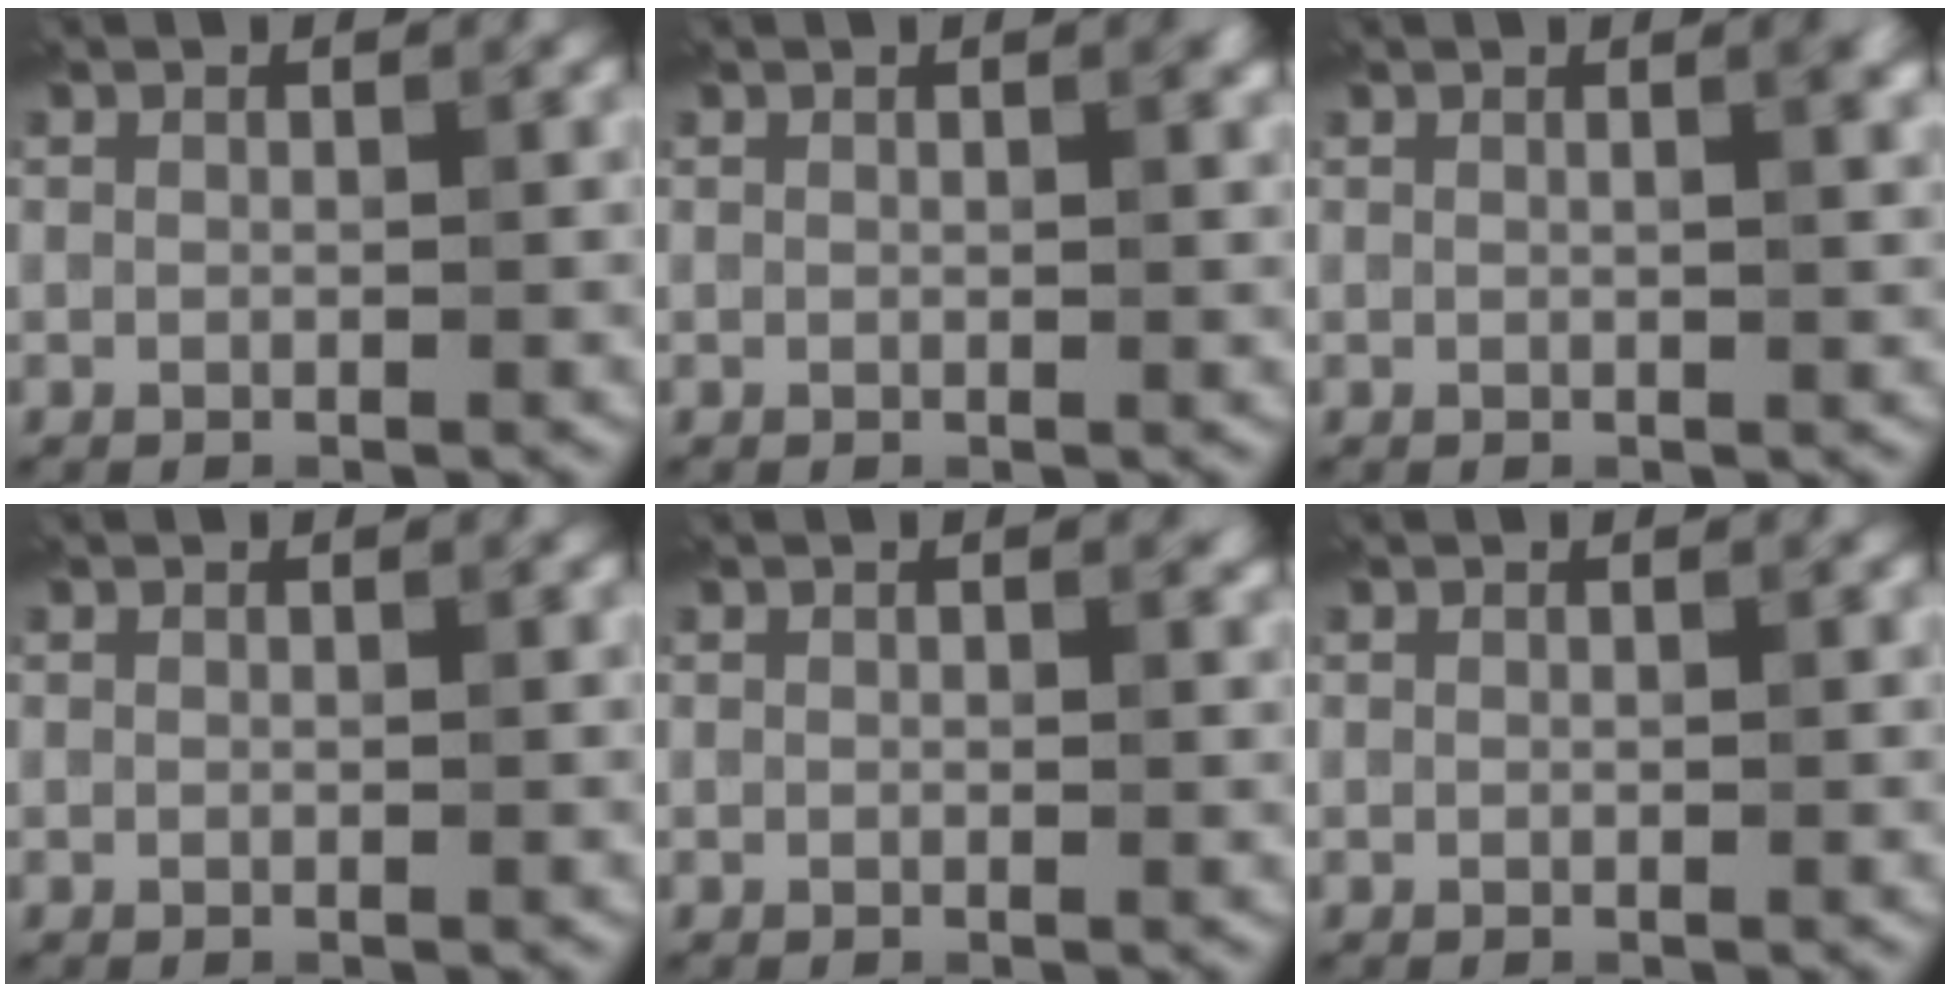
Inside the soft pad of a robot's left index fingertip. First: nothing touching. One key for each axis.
{"total": 1.3, "fx": 0.7, "fy": 0.3, "fz": 1.1, "tx": -0.012, "ty": 0.001, "tz": 0.009}
{"total": 2.9, "fx": 1.0, "fy": 1.1, "fz": 2.4, "tx": -0.012, "ty": 0.009, "tz": 0.005}
{"total": 0.0}
{"total": 0.9, "fx": 0.3, "fy": 0.5, "fz": 0.7, "tx": -0.007, "ty": -0.002, "tz": 0.003}
{"total": 0.0}